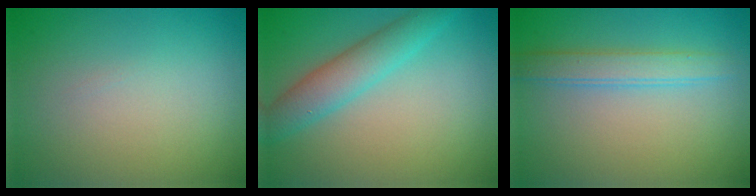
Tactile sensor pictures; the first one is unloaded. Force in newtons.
{"total": 3.9, "press": 3.9, "slide": 0.1}
{"total": 2.6, "press": 2.6, "slide": 0.1}